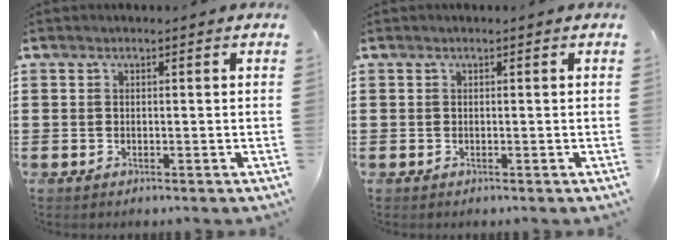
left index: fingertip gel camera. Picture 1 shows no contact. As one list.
[{"total": 0.0}]